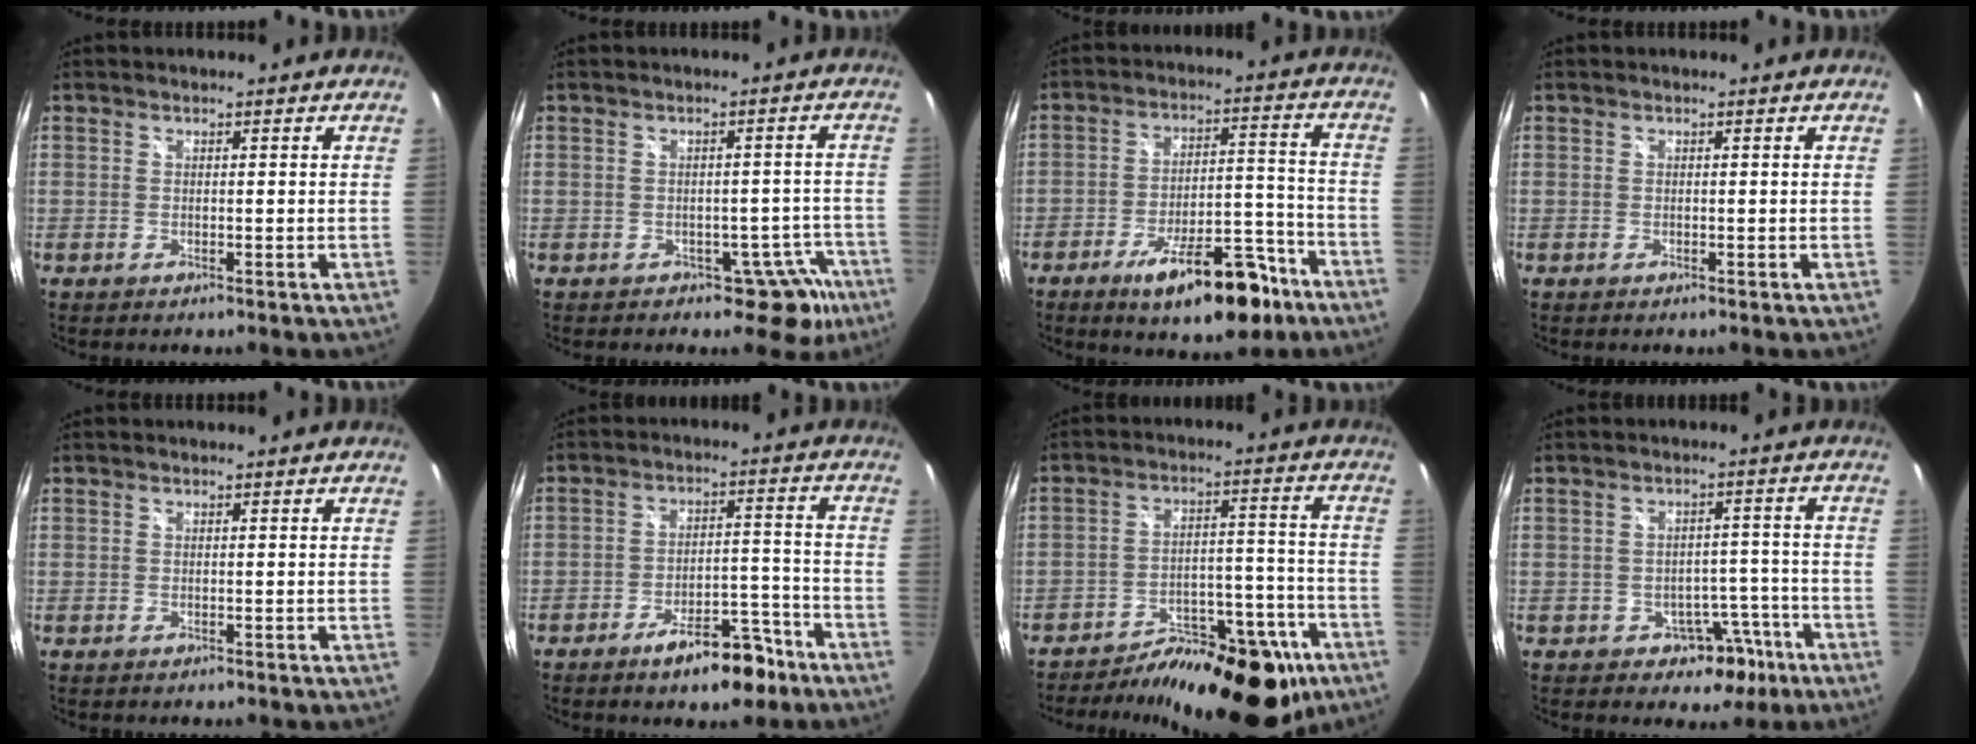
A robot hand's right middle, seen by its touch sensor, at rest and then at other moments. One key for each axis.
{"total": 7.5, "fx": -4.3, "fy": 5.1, "fz": 3.3, "tx": -0.027, "ty": 0.031, "tz": -0.036}
{"total": 15.5, "fx": -10.2, "fy": 5.5, "fz": 10.4, "tx": -0.166, "ty": 0.008, "tz": -0.144}
{"total": 0.0}
{"total": 0.0}
{"total": 9.8, "fx": -6.9, "fy": 3.8, "fz": 5.9, "tx": -0.093, "ty": 0.018, "tz": -0.094}
{"total": 21.4, "fx": -15.5, "fy": 8.6, "fz": 11.9, "tx": -0.166, "ty": 0.007, "tz": -0.206}
{"total": 6.3, "fx": -3.6, "fy": 4.6, "fz": 2.4, "tx": -0.041, "ty": 0.025, "tz": -0.032}